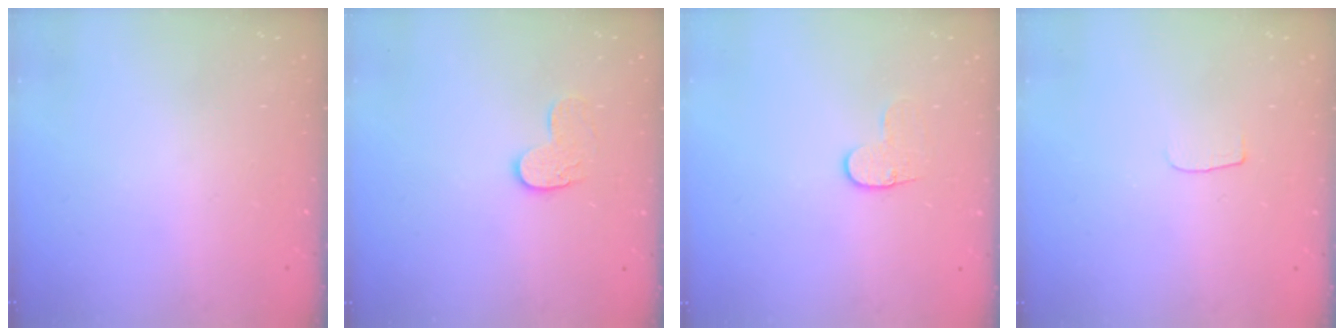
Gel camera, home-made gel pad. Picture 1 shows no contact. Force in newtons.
{"total": 8.0, "press": 8.0, "slide": 0.4}
{"total": 5.7, "press": 5.6, "slide": 0.6}
{"total": 3.0, "press": 3.0, "slide": 0.3}